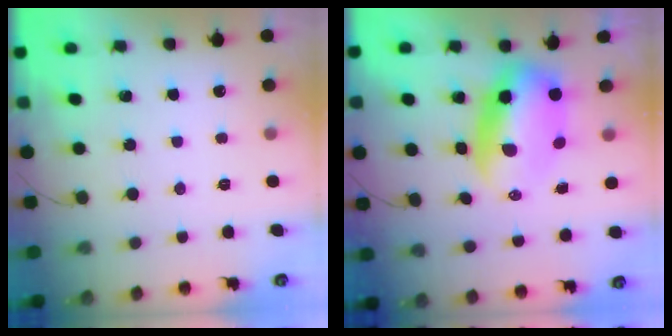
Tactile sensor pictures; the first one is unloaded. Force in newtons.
{"total": 8.3, "press": 7.9, "slide": 2.3}